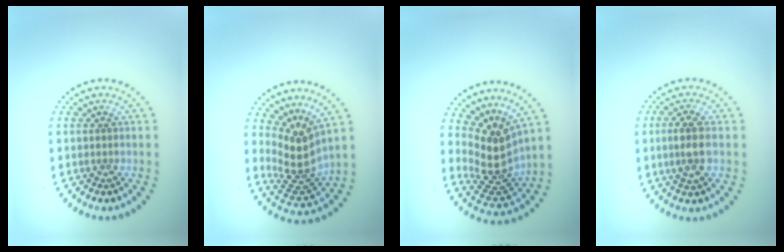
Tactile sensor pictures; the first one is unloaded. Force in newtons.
{"total": 3.9, "press": 2.7, "slide": 2.8}
{"total": 4.2, "press": 3.0, "slide": 2.9}
{"total": 2.6, "press": 2.5, "slide": 0.7}